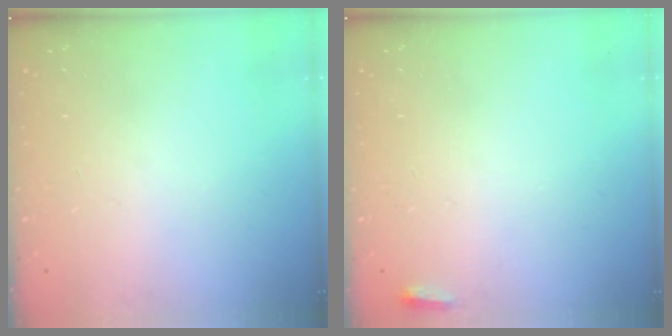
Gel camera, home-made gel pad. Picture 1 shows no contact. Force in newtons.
{"total": 2.7, "press": 2.6, "slide": 0.9}